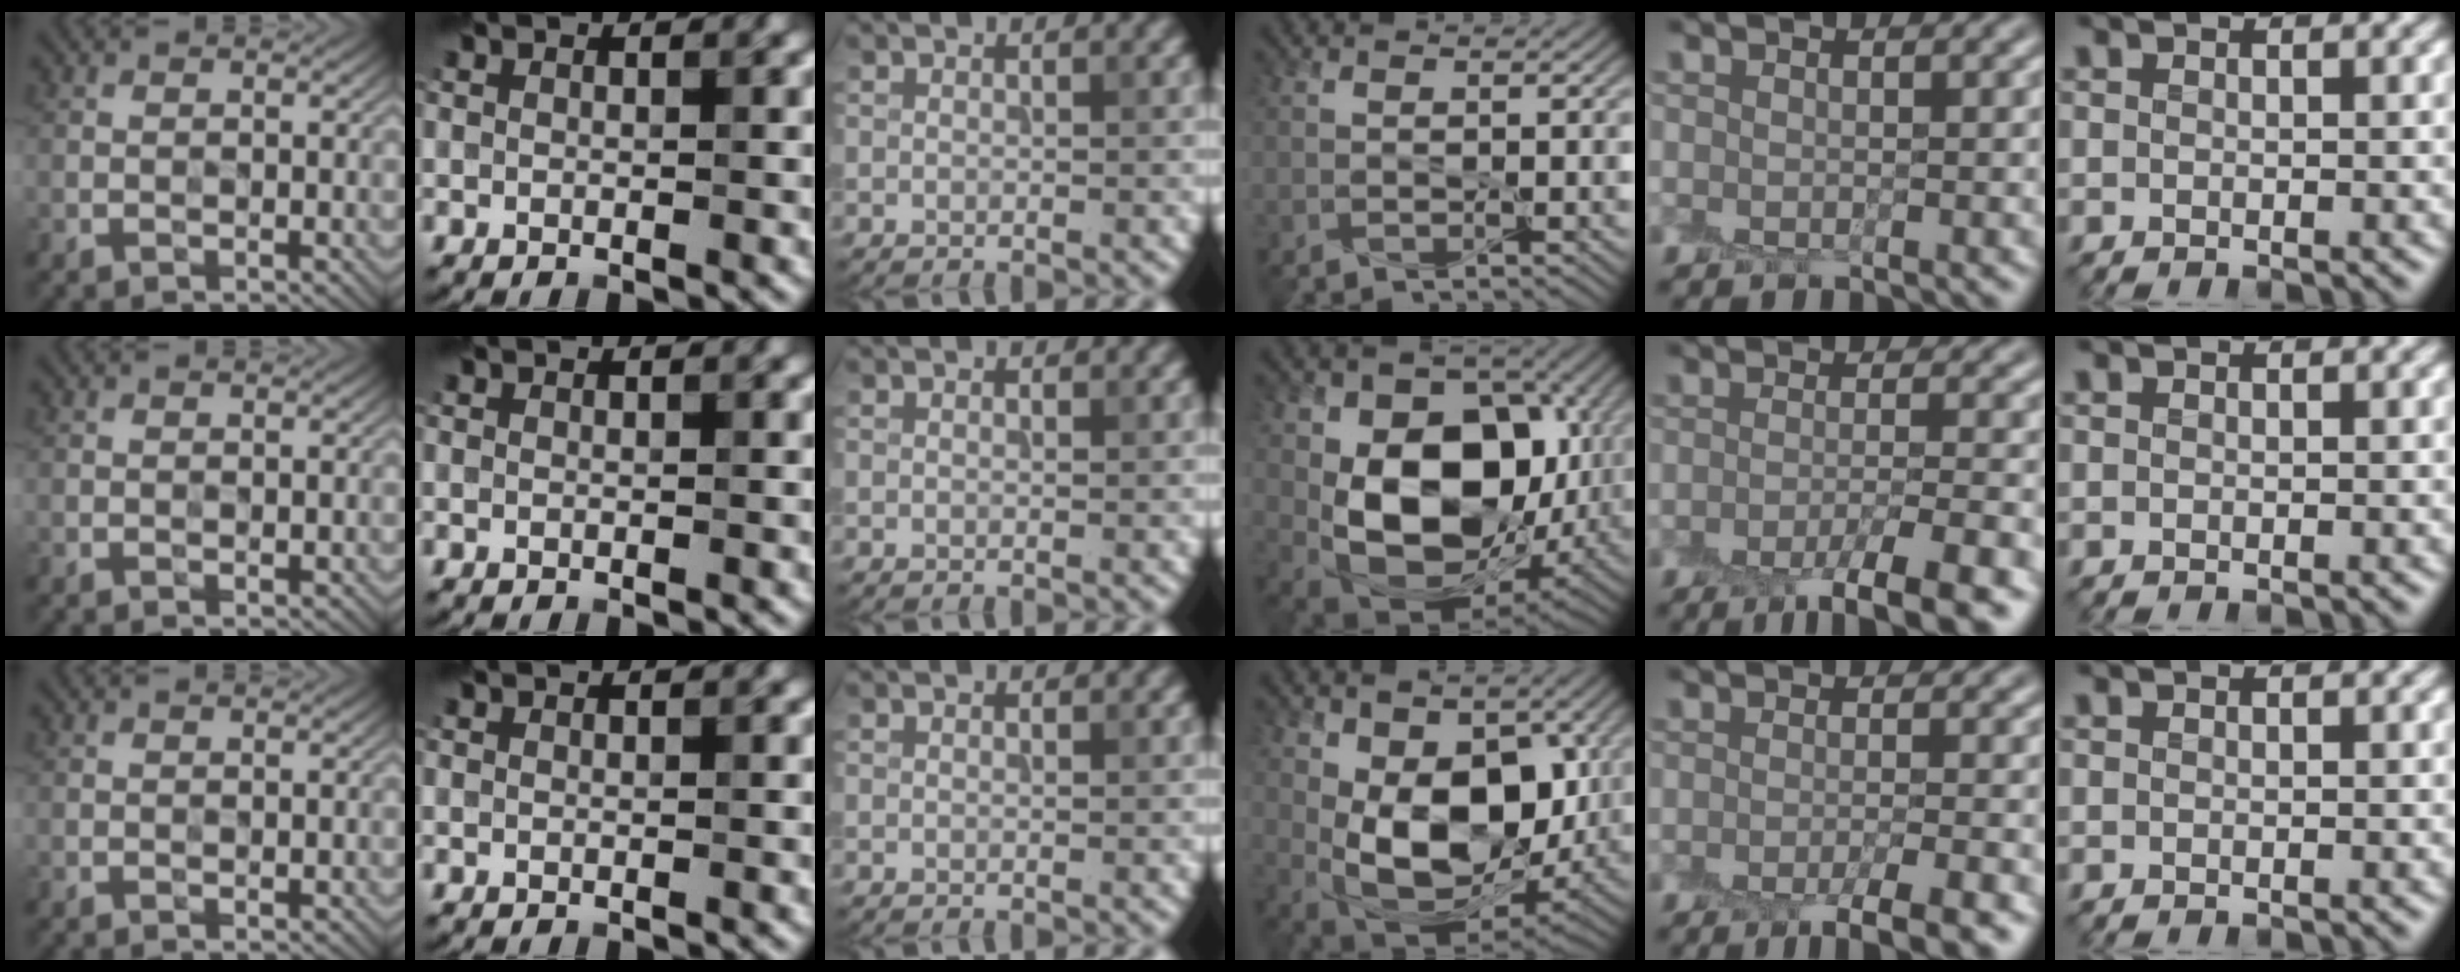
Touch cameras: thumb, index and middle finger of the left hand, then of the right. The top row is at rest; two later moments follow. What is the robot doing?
{"motion": "peel", "object": "plastic wrap"}